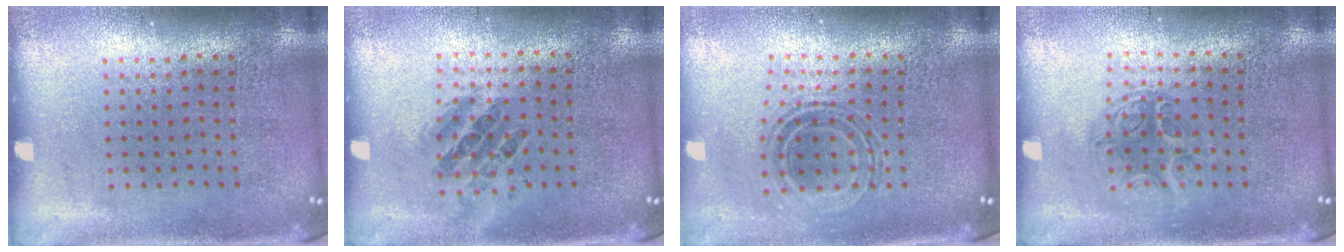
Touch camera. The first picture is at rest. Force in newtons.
{"total": 1.0, "press": 0.9, "slide": 0.3}
{"total": 0.8, "press": 0.8, "slide": 0.1}
{"total": 1.2, "press": 1.1, "slide": 0.6}